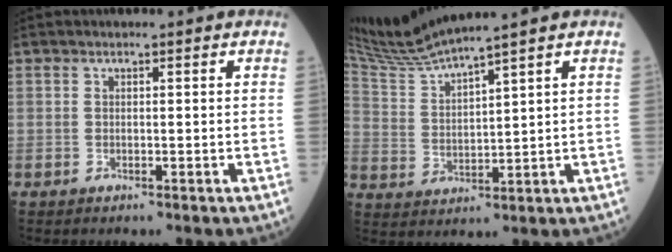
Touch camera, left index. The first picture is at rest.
{"total": 8.4, "force": [7.6, -2.0, 2.9], "torque": [-0.074, -0.002, 0.160]}